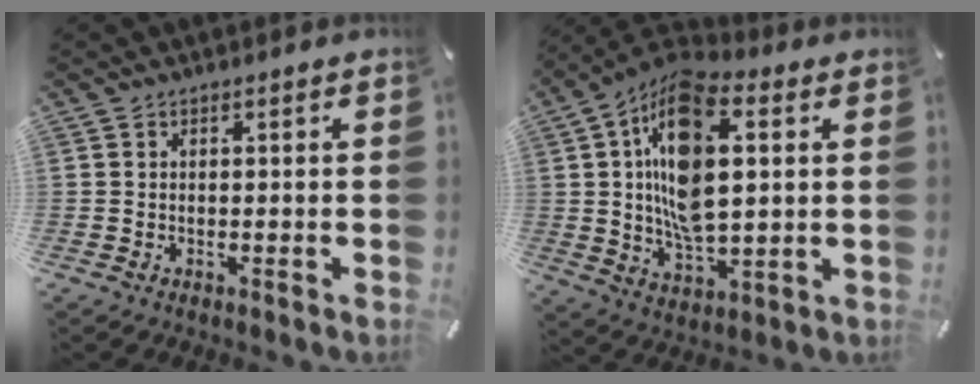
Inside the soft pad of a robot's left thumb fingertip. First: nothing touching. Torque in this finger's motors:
{"motor_torque": [2.10, 2.91, 1.54, 0.59, 0.36]}